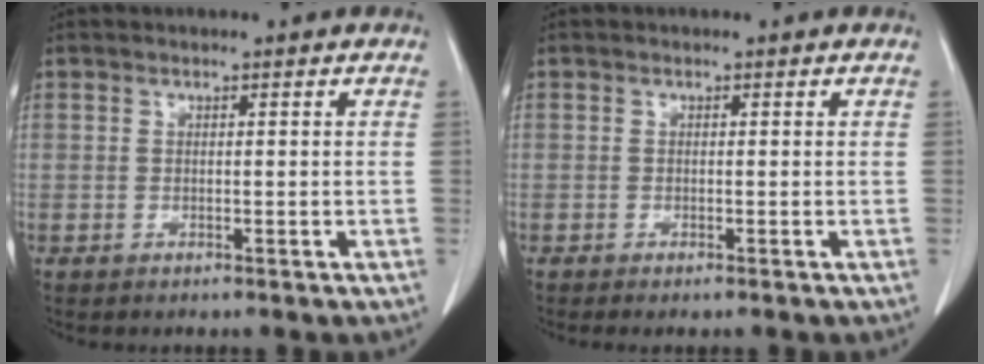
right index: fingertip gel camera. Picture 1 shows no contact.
{"total": 0.9, "force": [-0.7, 0.1, 0.6], "torque": [-0.010, -0.003, -0.011]}